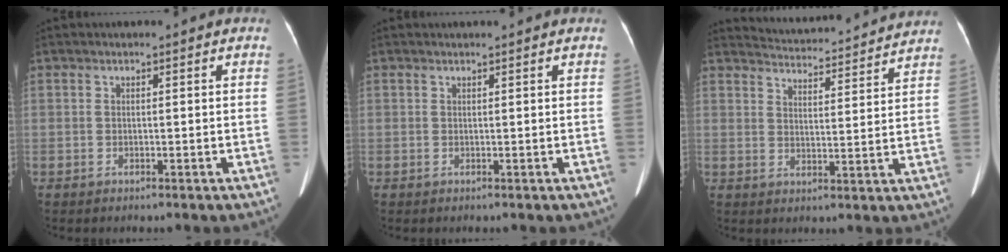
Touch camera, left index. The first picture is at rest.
{"total": 2.2, "force": [2.0, 0.0, 0.8], "torque": [-0.010, 0.007, 0.023]}
{"total": 16.1, "force": [15.6, 1.5, 3.7], "torque": [-0.055, -0.012, 0.198]}